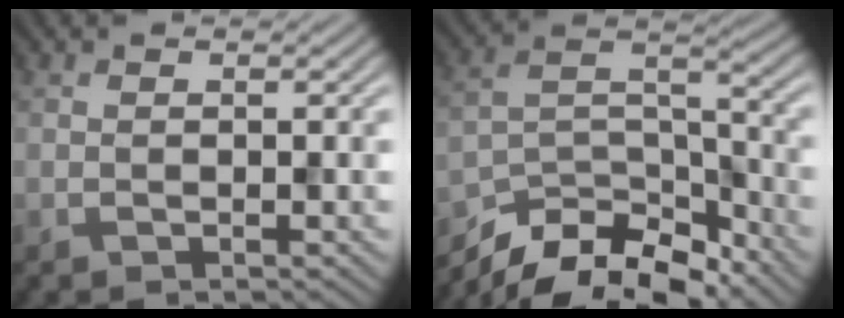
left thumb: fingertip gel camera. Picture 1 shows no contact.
{"total": 12.6, "force": [-10.6, 3.9, 5.5], "torque": [-0.105, 0.001, -0.191]}